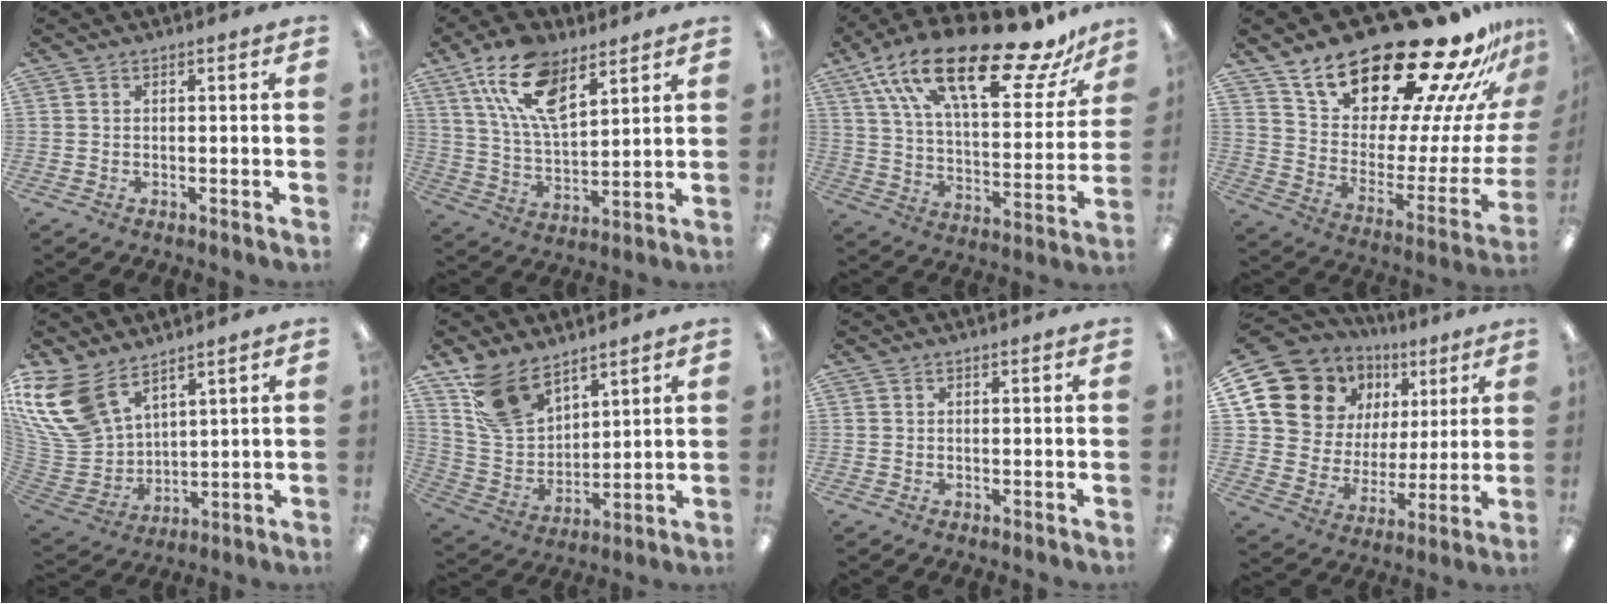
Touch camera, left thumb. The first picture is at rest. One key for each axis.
{"total": 15.7, "fx": 8.9, "fy": 7.7, "fz": 10.4, "tx": -0.199, "ty": -0.024, "tz": 0.163}
{"total": 27.0, "fx": 17.8, "fy": 9.2, "fz": 18.1, "tx": -0.295, "ty": -0.105, "tz": 0.293}
{"total": 27.2, "fx": 21.8, "fy": 9.3, "fz": 13.4, "tx": -0.184, "ty": -0.178, "tz": 0.373}
{"total": 16.7, "fx": 10.3, "fy": 10.2, "fz": 8.4, "tx": -0.220, "ty": -0.054, "tz": 0.197}
{"total": 12.8, "fx": 9.4, "fy": 7.0, "fz": 5.1, "tx": -0.113, "ty": -0.046, "tz": 0.186}
{"total": 0.0}
{"total": 17.8, "fx": 9.3, "fy": 13.7, "fz": 6.5, "tx": -0.136, "ty": -0.058, "tz": 0.193}